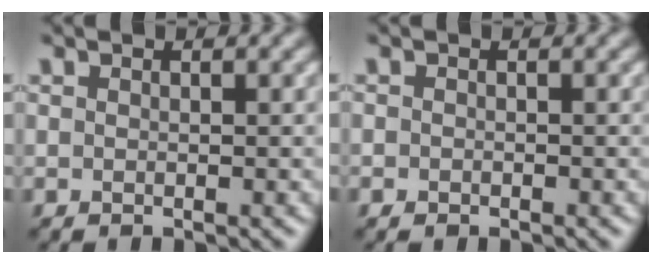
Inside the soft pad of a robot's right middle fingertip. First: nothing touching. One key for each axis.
{"total": 0.6, "fx": -0.4, "fy": 0.4, "fz": 0.3, "tx": -0.002, "ty": -0.004, "tz": -0.007}